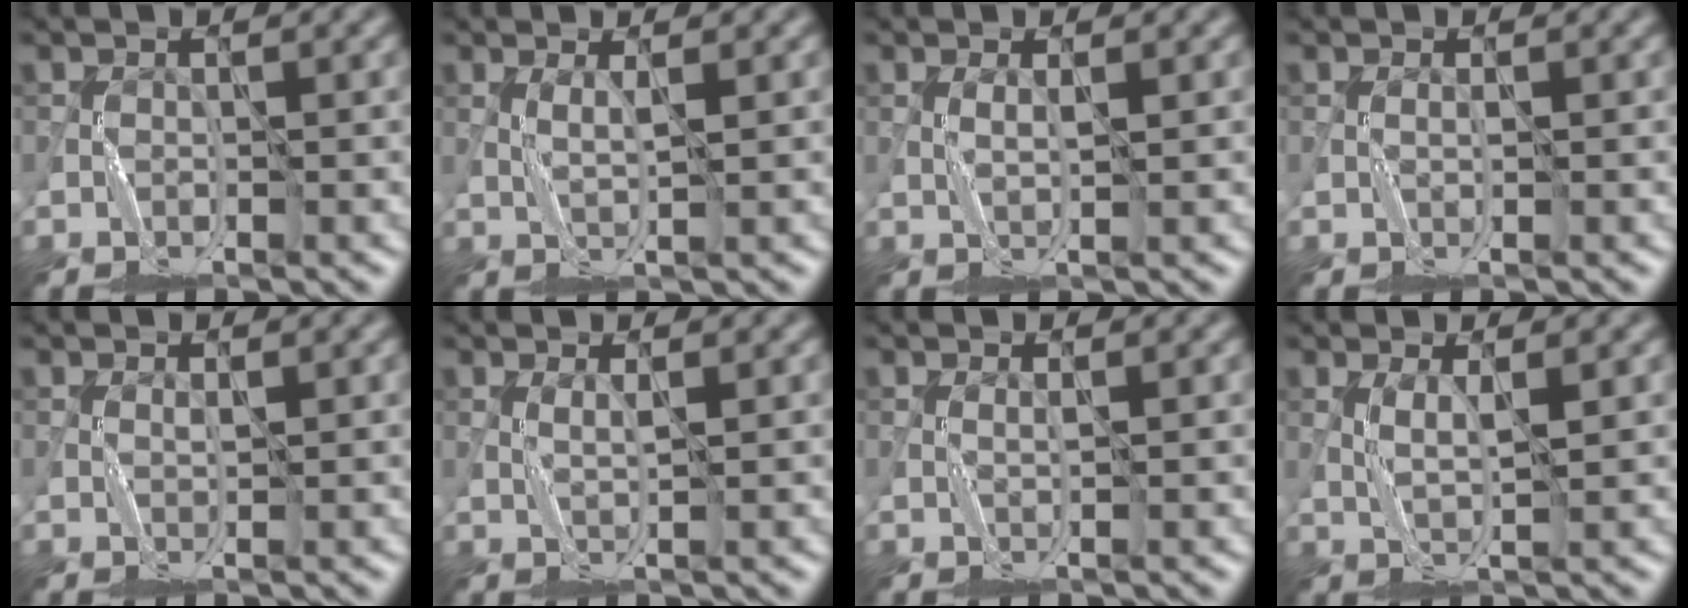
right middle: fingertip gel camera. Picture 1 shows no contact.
{"total": 1.1, "force": [0.6, 0.2, 0.9], "torque": [-0.020, -0.001, 0.014]}
{"total": 0.9, "force": [0.5, 0.2, 0.7], "torque": [-0.012, 0.002, 0.009]}
{"total": 0.0}
{"total": 0.5, "force": [0.5, 0.1, 0.2], "torque": [0.000, 0.001, 0.009]}
{"total": 0.8, "force": [0.6, 0.2, 0.6], "torque": [-0.012, 0.000, 0.011]}
{"total": 0.5, "force": [0.4, 0.2, 0.3], "torque": [-0.004, 0.000, 0.006]}
{"total": 1.6, "force": [0.7, 0.3, 1.4], "torque": [-0.032, -0.003, 0.019]}